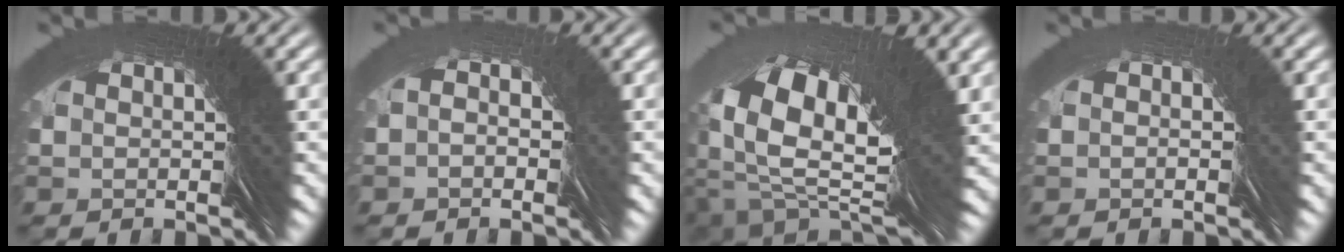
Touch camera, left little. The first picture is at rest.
{"total": 1.9, "force": [0.4, 1.8, 0.0], "torque": [0.006, 0.014, -0.004]}
{"total": 9.2, "force": [-1.9, 4.7, 7.7], "torque": [-0.117, -0.023, -0.018]}
{"total": 1.1, "force": [0.1, 0.9, -0.6], "torque": [0.005, 0.003, -0.004]}